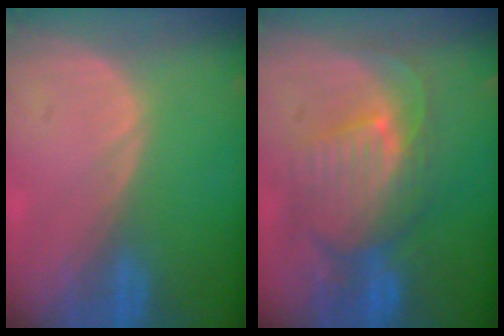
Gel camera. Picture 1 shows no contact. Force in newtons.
{"total": 9.8, "press": 9.0, "slide": 3.9}